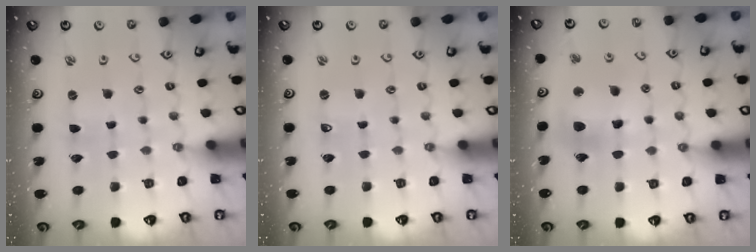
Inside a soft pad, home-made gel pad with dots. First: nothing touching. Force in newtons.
{"total": 0.0}
{"total": 10.4, "press": 10.2, "slide": 2.0}